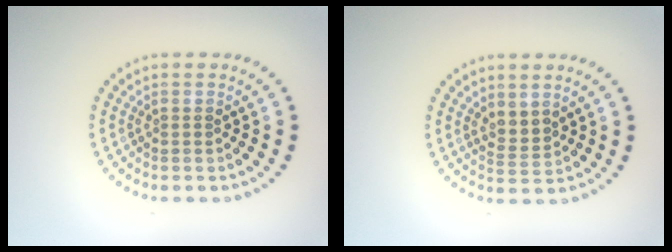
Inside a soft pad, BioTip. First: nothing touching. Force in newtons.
{"total": 1.7, "press": 1.3, "slide": 1.0}